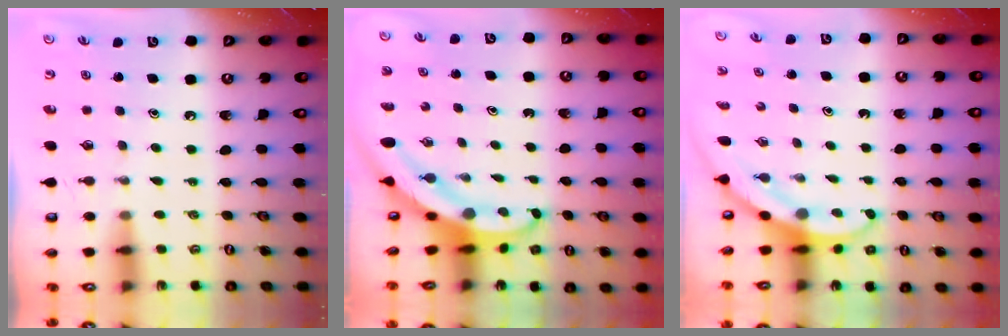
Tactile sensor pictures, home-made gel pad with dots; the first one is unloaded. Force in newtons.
{"total": 4.9, "press": 4.9, "slide": 0.4}
{"total": 3.4, "press": 3.4, "slide": 0.1}